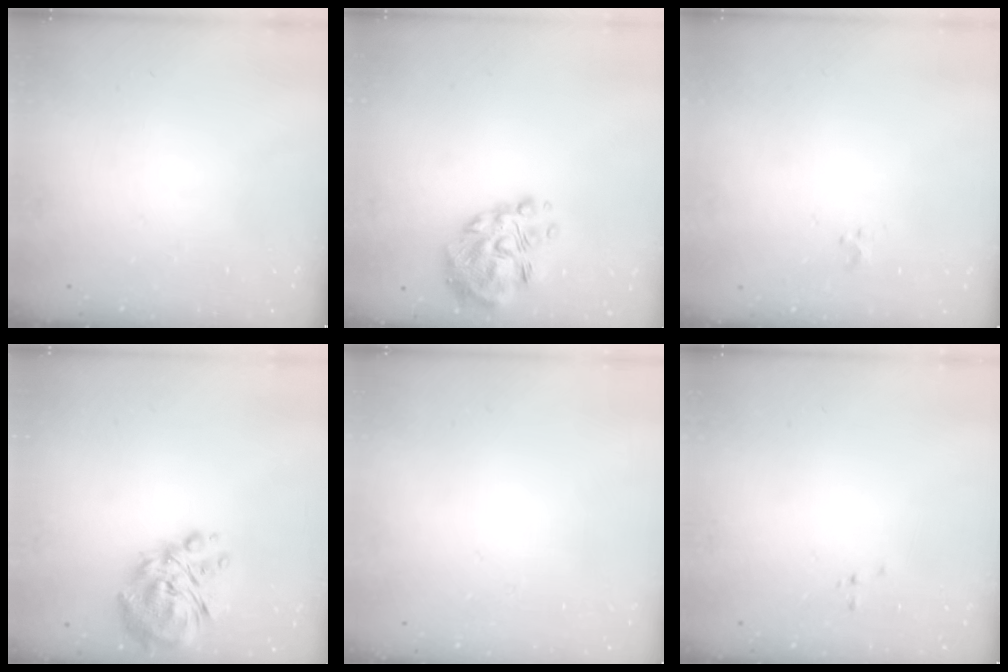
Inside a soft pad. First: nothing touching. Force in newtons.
{"total": 12.9, "press": 12.4, "slide": 3.6}
{"total": 0.0}
{"total": 13.0, "press": 12.2, "slide": 4.3}
{"total": 1.8, "press": 1.8, "slide": 0.2}
{"total": 0.0}